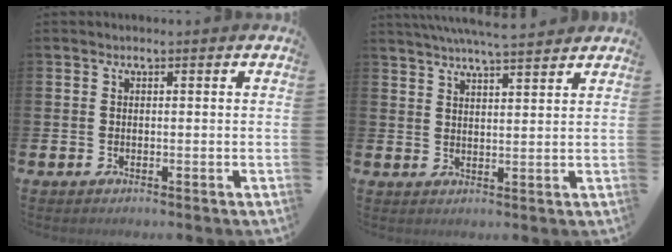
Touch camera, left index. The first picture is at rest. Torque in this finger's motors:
{"motor_torque": [0.99, -1.15, 0.23, 0.21]}